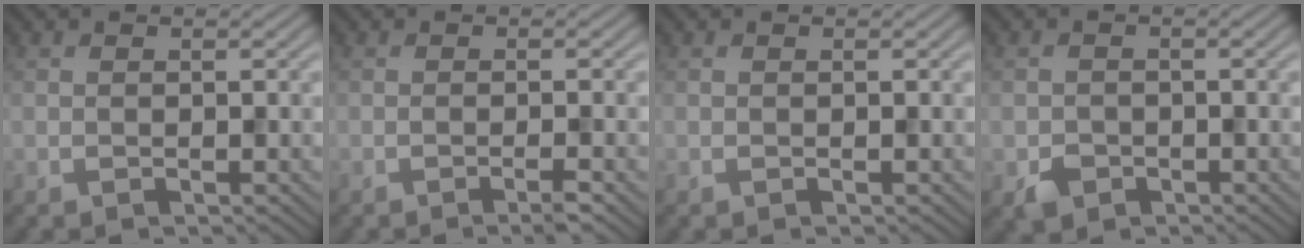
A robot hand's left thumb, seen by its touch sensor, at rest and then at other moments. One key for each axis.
{"total": 1.6, "fx": -0.9, "fy": 0.0, "fz": 1.4, "tx": -0.020, "ty": 0.006, "tz": -0.022}
{"total": 0.0}
{"total": 2.3, "fx": -1.3, "fy": 1.8, "fz": 0.7, "tx": -0.012, "ty": -0.008, "tz": -0.029}